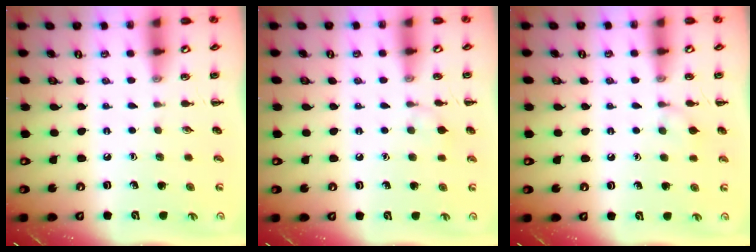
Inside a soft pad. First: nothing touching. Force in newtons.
{"total": 4.9, "press": 4.6, "slide": 1.8}
{"total": 5.9, "press": 5.6, "slide": 1.9}